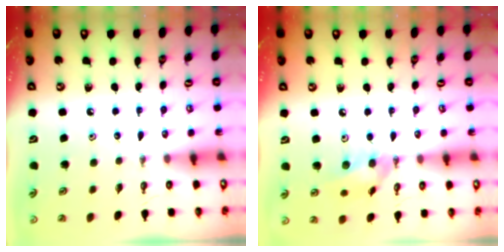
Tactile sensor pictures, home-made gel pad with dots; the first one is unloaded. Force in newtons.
{"total": 10.5, "press": 10.2, "slide": 2.3}